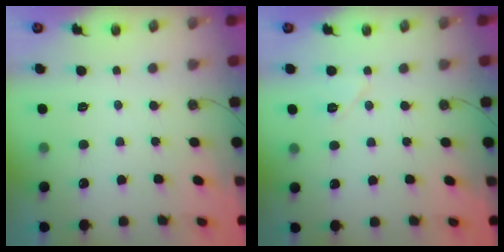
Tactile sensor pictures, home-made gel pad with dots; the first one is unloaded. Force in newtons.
{"total": 6.5, "press": 6.5, "slide": 0.5}